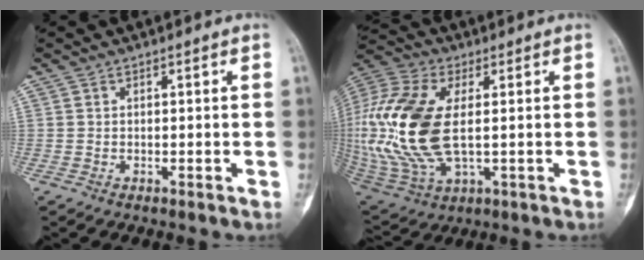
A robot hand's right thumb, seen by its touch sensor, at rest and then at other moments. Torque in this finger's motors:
{"motor_torque": [2.62, 1.84, 1.24, -1.53, 0.36]}